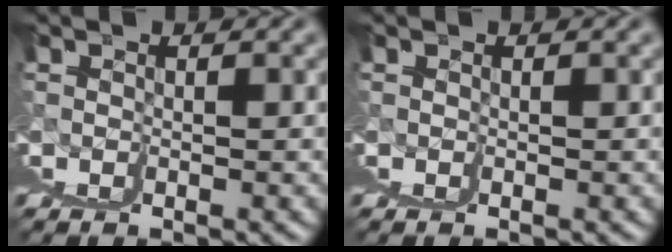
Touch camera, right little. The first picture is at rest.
{"total": 0.0}